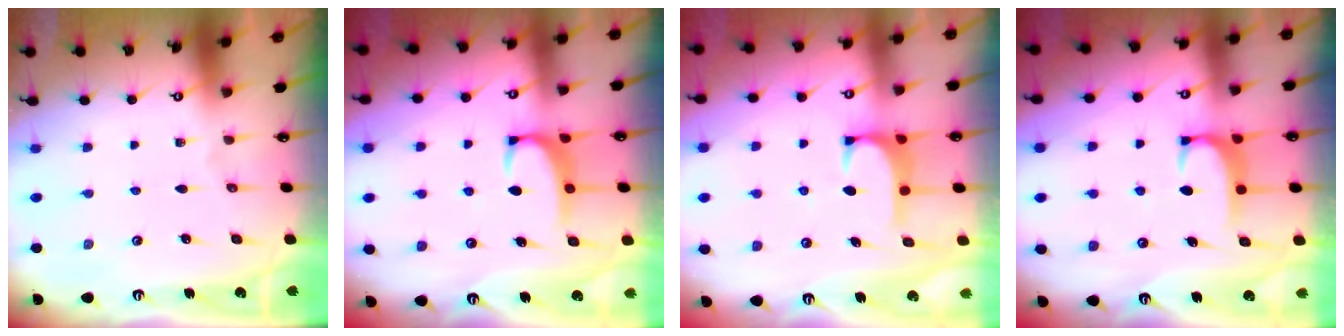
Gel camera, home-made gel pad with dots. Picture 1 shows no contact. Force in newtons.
{"total": 2.3, "press": 2.3, "slide": 0.6}
{"total": 1.3, "press": 1.1, "slide": 0.6}
{"total": 1.6, "press": 1.6, "slide": 0.5}